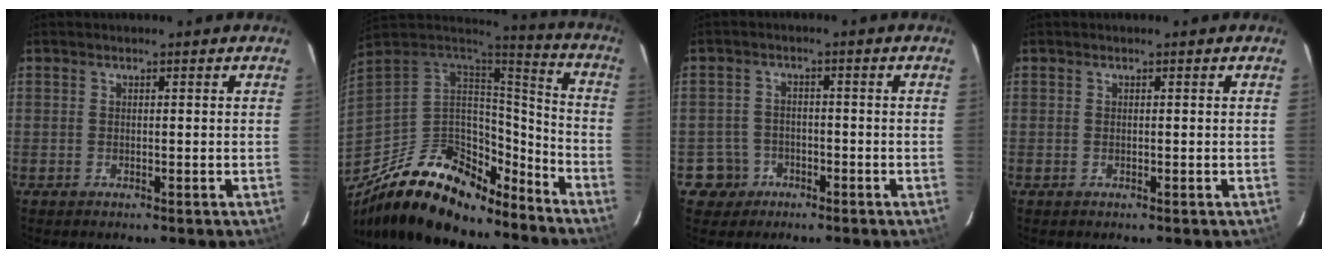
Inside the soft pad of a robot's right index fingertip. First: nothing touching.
{"total": 25.4, "force": [-17.1, 11.8, 14.6], "torque": [-0.283, -0.001, -0.269]}
{"total": 4.8, "force": [-2.4, 4.2, -0.3], "torque": [-0.007, 0.020, -0.041]}
{"total": 0.0}